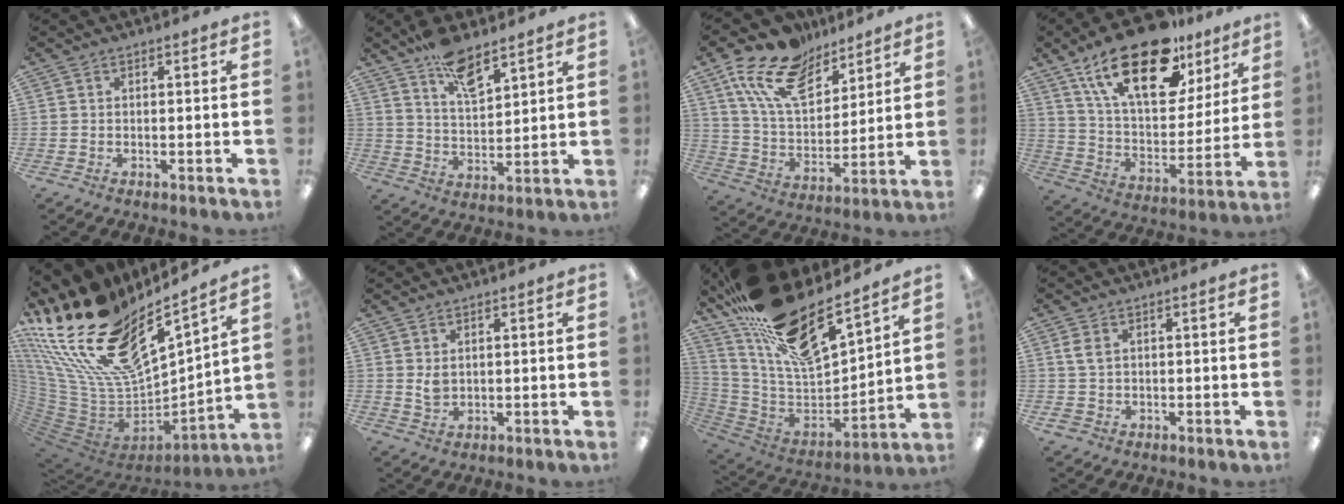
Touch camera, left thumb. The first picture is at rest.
{"total": 10.3, "force": [7.6, 4.0, 5.6], "torque": [-0.099, -0.039, 0.137]}
{"total": 17.7, "force": [11.8, 9.6, 9.2], "torque": [-0.182, -0.052, 0.219]}
{"total": 24.2, "force": [15.5, 10.7, 15.2], "torque": [-0.253, -0.080, 0.269]}
{"total": 23.7, "force": [13.9, 11.4, 15.5], "torque": [-0.302, -0.124, 0.272]}
{"total": 3.0, "force": [1.1, 2.0, 2.0], "torque": [-0.035, 0.000, 0.018]}
{"total": 22.9, "force": [17.2, 7.8, 12.9], "torque": [-0.224, -0.111, 0.300]}
{"total": 3.6, "force": [0.7, 2.7, 2.2], "torque": [-0.052, 0.005, 0.011]}